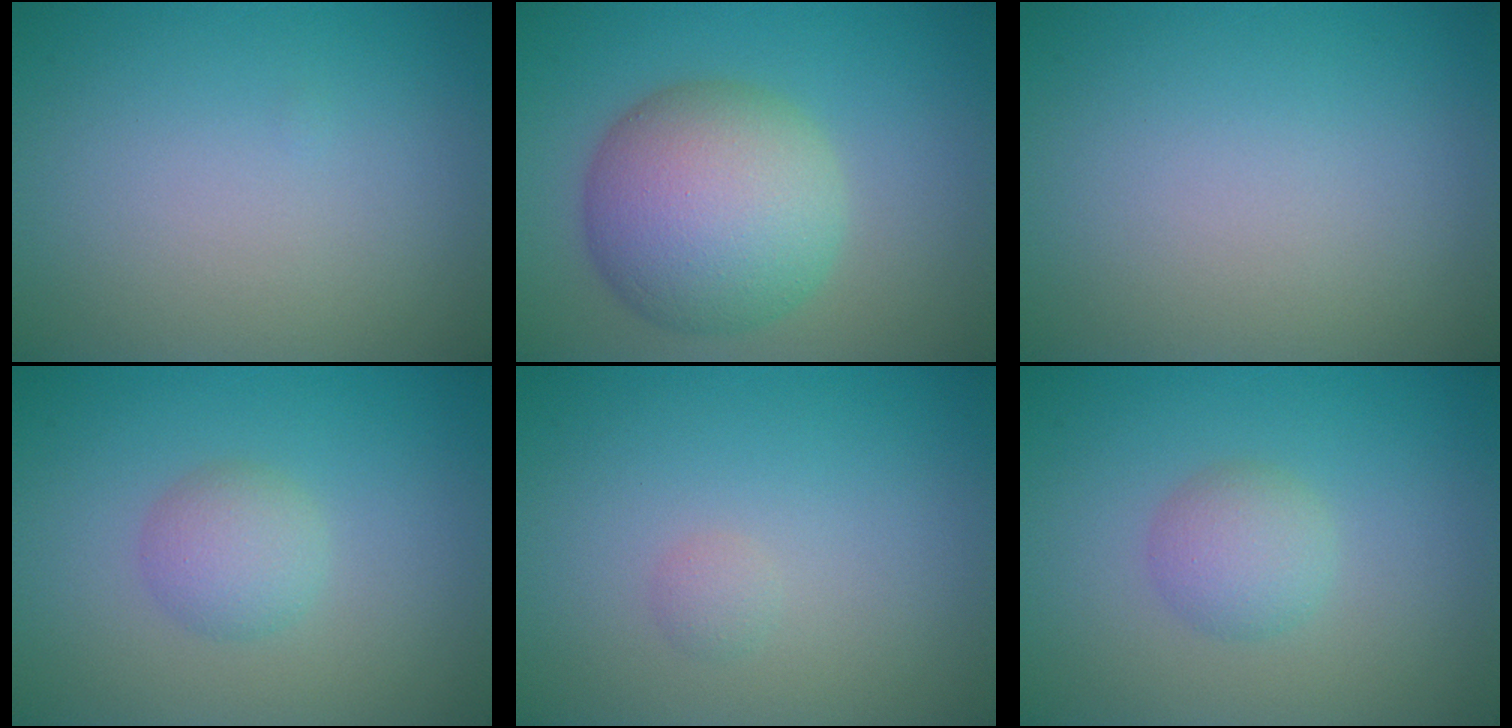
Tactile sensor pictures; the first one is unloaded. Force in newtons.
{"total": 9.0, "press": 9.0, "slide": 0.4}
{"total": 0.0}
{"total": 2.4, "press": 2.4, "slide": 0.1}
{"total": 0.7, "press": 0.7, "slide": 0.0}
{"total": 2.4, "press": 2.4, "slide": 0.1}